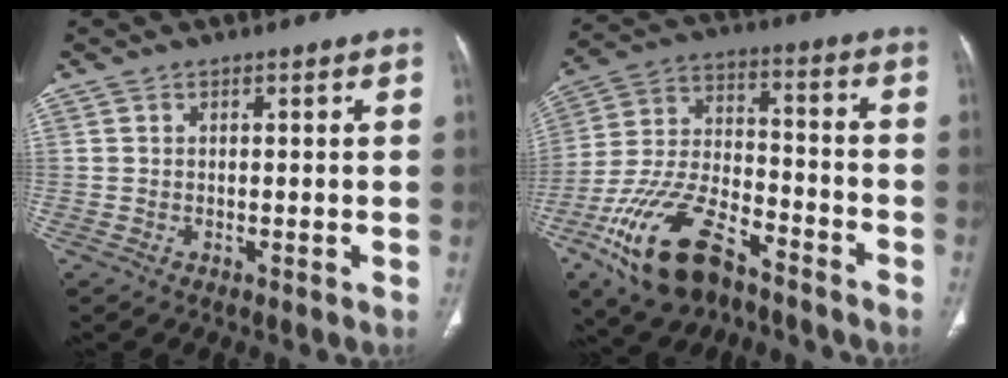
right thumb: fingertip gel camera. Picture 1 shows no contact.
{"total": 19.3, "force": [-11.6, 9.3, 12.3], "torque": [-0.240, 0.058, -0.208]}